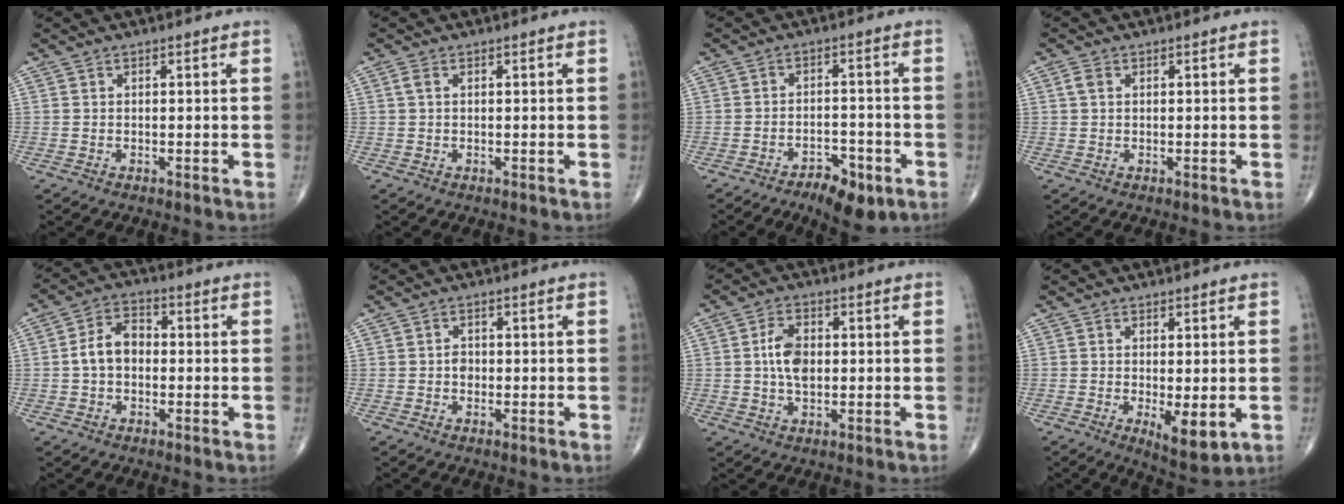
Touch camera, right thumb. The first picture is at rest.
{"total": 1.1, "force": [0.3, 0.5, 0.9], "torque": [-0.027, 0.010, 0.006]}
{"total": 7.5, "force": [-4.4, 3.3, 5.1], "torque": [-0.068, 0.026, -0.062]}
{"total": 1.6, "force": [0.5, 1.1, 1.1], "torque": [-0.024, 0.007, 0.010]}
{"total": 6.7, "force": [-0.5, 4.7, 4.7], "torque": [-0.076, 0.025, -0.018]}
{"total": 1.6, "force": [-0.3, 1.3, 0.9], "torque": [-0.006, 0.005, -0.007]}
{"total": 6.1, "force": [0.3, 3.7, 4.8], "torque": [-0.086, 0.007, 0.003]}
{"total": 6.2, "force": [-1.2, 2.2, 5.7], "torque": [-0.084, -0.020, -0.011]}